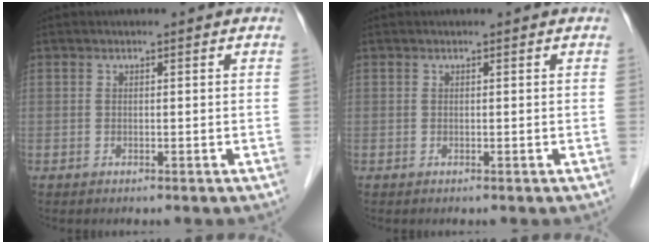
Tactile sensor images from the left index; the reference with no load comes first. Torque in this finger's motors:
{"motor_torque": [0.00, 0.00, 0.00, 0.00]}